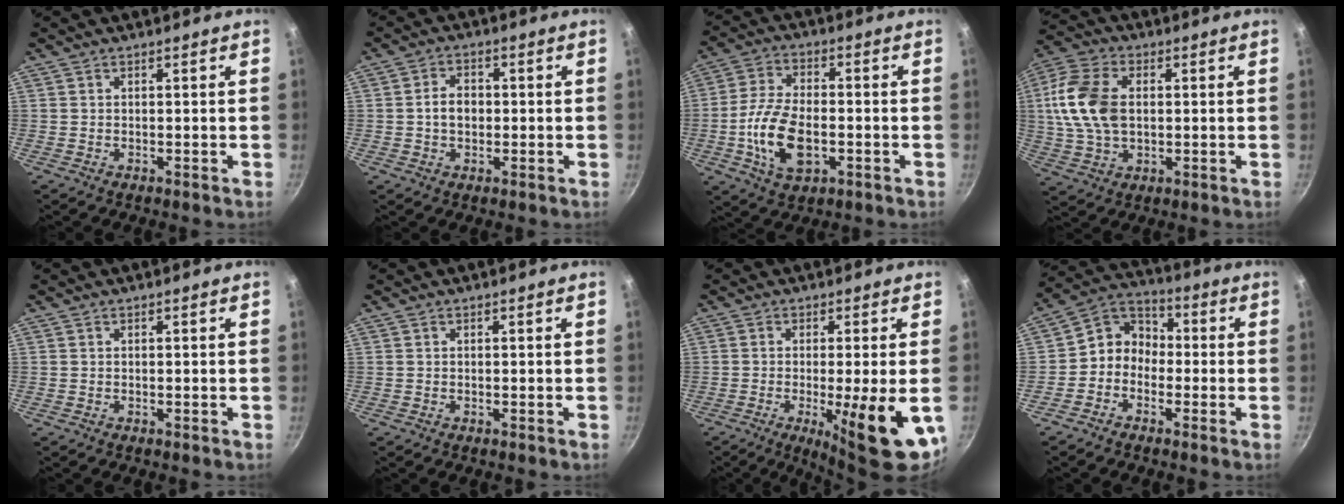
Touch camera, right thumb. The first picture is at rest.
{"total": 4.5, "force": [-0.2, 3.5, 2.9], "torque": [-0.030, 0.012, -0.006]}
{"total": 12.5, "force": [-2.9, 7.0, 10.0], "torque": [-0.189, 0.019, -0.056]}
{"total": 13.8, "force": [1.4, 9.0, 10.3], "torque": [-0.197, 0.011, 0.018]}
{"total": 0.0}
{"total": 0.0}
{"total": 13.8, "force": [-3.8, 2.4, 13.1], "torque": [-0.181, -0.010, -0.049]}
{"total": 7.4, "force": [-1.8, 6.3, 3.5], "torque": [-0.025, 0.040, -0.058]}